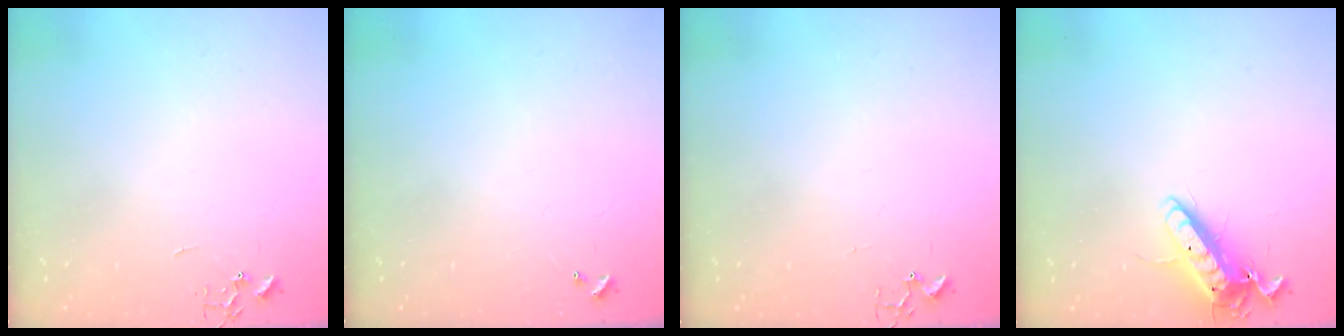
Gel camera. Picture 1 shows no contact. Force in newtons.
{"total": 0.0}
{"total": 4.0, "press": 3.9, "slide": 0.4}
{"total": 13.6, "press": 13.4, "slide": 2.0}